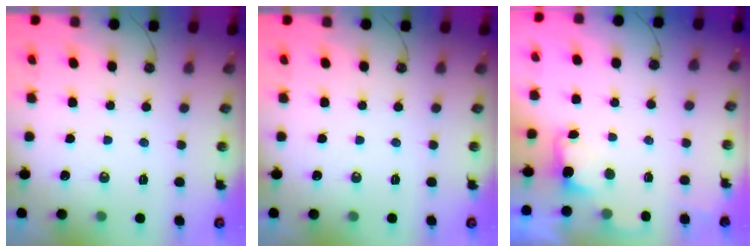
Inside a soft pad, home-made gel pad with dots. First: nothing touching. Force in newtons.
{"total": 0.0}
{"total": 1.4, "press": 1.1, "slide": 0.8}